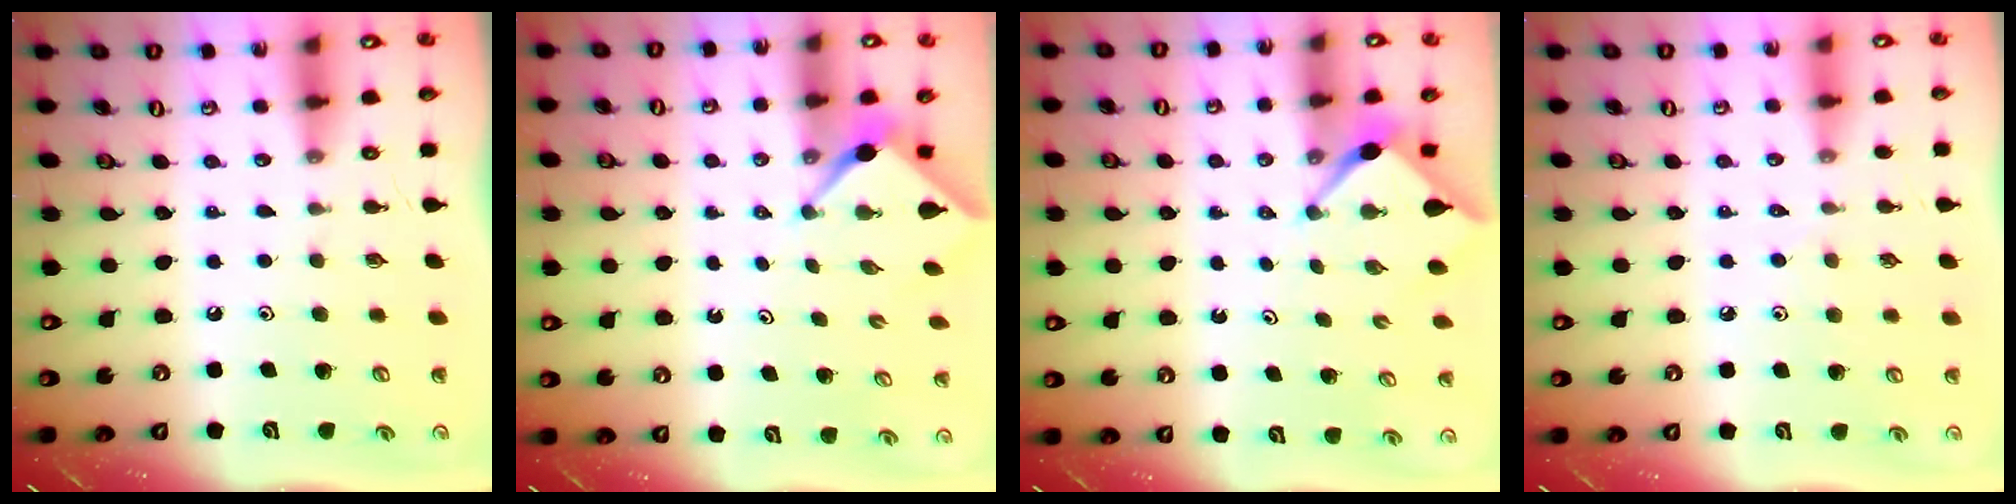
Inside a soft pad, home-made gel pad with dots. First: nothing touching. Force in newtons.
{"total": 2.5, "press": 2.5, "slide": 0.2}
{"total": 2.6, "press": 2.5, "slide": 0.4}
{"total": 3.7, "press": 3.6, "slide": 0.7}